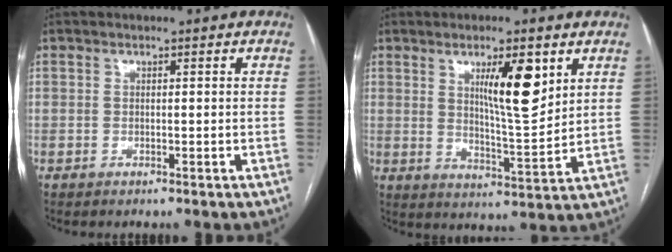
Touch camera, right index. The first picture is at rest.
{"total": 9.5, "force": [4.3, 1.6, 8.3], "torque": [-0.137, -0.009, 0.074]}